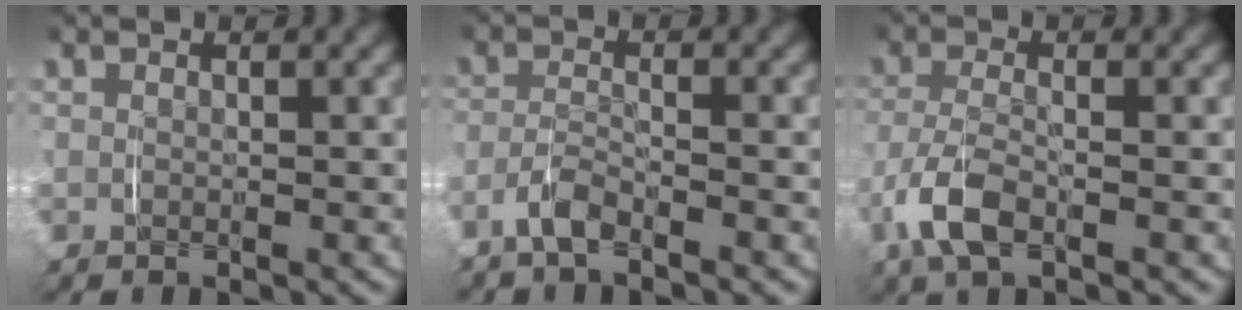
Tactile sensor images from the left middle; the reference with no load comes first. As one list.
[{"total": 2.4, "force": [-2.3, -0.2, 0.7], "torque": [-0.021, -0.001, -0.047]}, {"total": 3.8, "force": [-2.4, 1.2, 2.7], "torque": [-0.066, -0.013, -0.039]}]